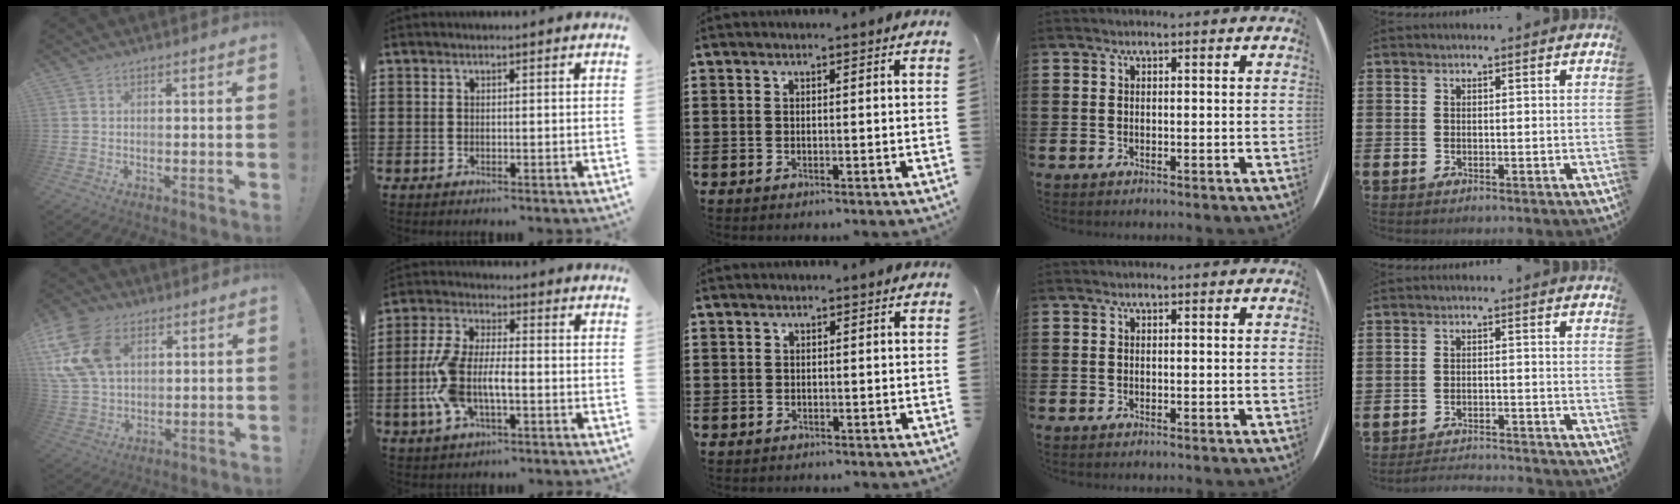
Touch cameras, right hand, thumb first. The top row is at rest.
{"thumb": {"total": 17.0, "force": [6.1, 11.7, 10.7], "torque": [-0.222, -0.018, 0.116]}, "index": {"total": 8.7, "force": [-2.2, 4.0, 7.5], "torque": [-0.190, -0.013, -0.051]}, "middle": {"total": 0.9, "force": [-0.7, 0.6, -0.1], "torque": [0.001, 0.005, -0.016]}, "little": {"total": 2.5, "force": [-2.5, -0.1, 0.0], "torque": [-0.003, 0.003, -0.054]}}